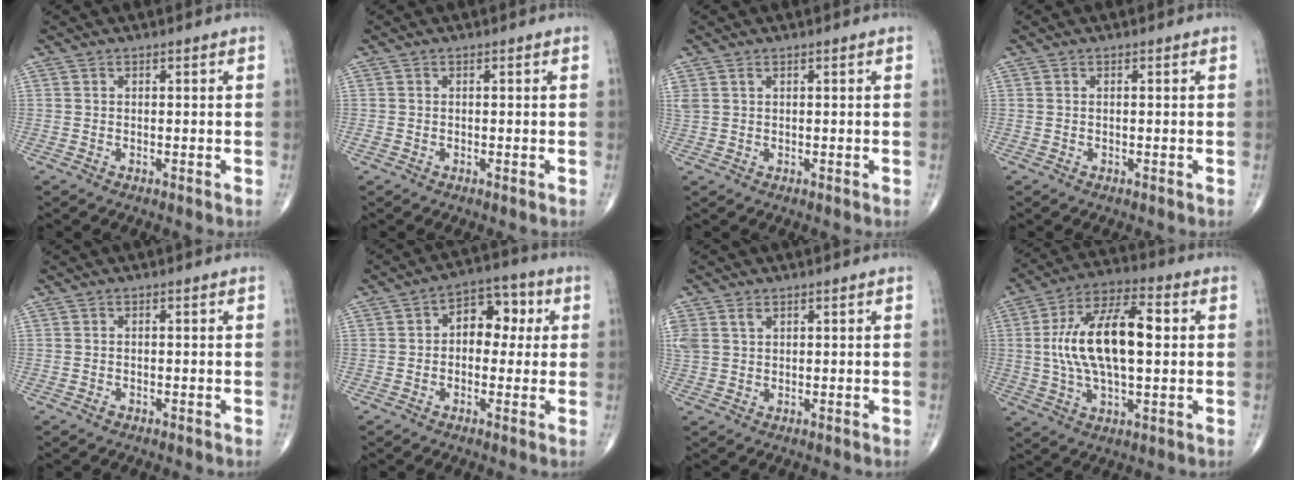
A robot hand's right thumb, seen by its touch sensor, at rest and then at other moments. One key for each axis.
{"total": 0.7, "fx": -0.2, "fy": 0.4, "fz": 0.5, "tx": -0.012, "ty": 0.002, "tz": -0.004}
{"total": 1.5, "fx": 0.8, "fy": 0.8, "fz": 1.0, "tx": -0.030, "ty": 0.015, "tz": 0.026}
{"total": 0.0}
{"total": 0.6, "fx": -0.4, "fy": 0.3, "fz": 0.3, "tx": -0.003, "ty": 0.002, "tz": -0.007}
{"total": 8.8, "fx": 1.3, "fy": 5.9, "fz": 6.3, "tx": -0.049, "ty": 0.025, "tz": 0.010}
{"total": 4.3, "fx": 1.9, "fy": 2.8, "fz": 2.5, "tx": -0.066, "ty": 0.011, "tz": 0.050}
{"total": 17.9, "fx": 1.7, "fy": 8.0, "fz": 15.9, "tx": -0.291, "ty": 0.023, "tz": 0.026}